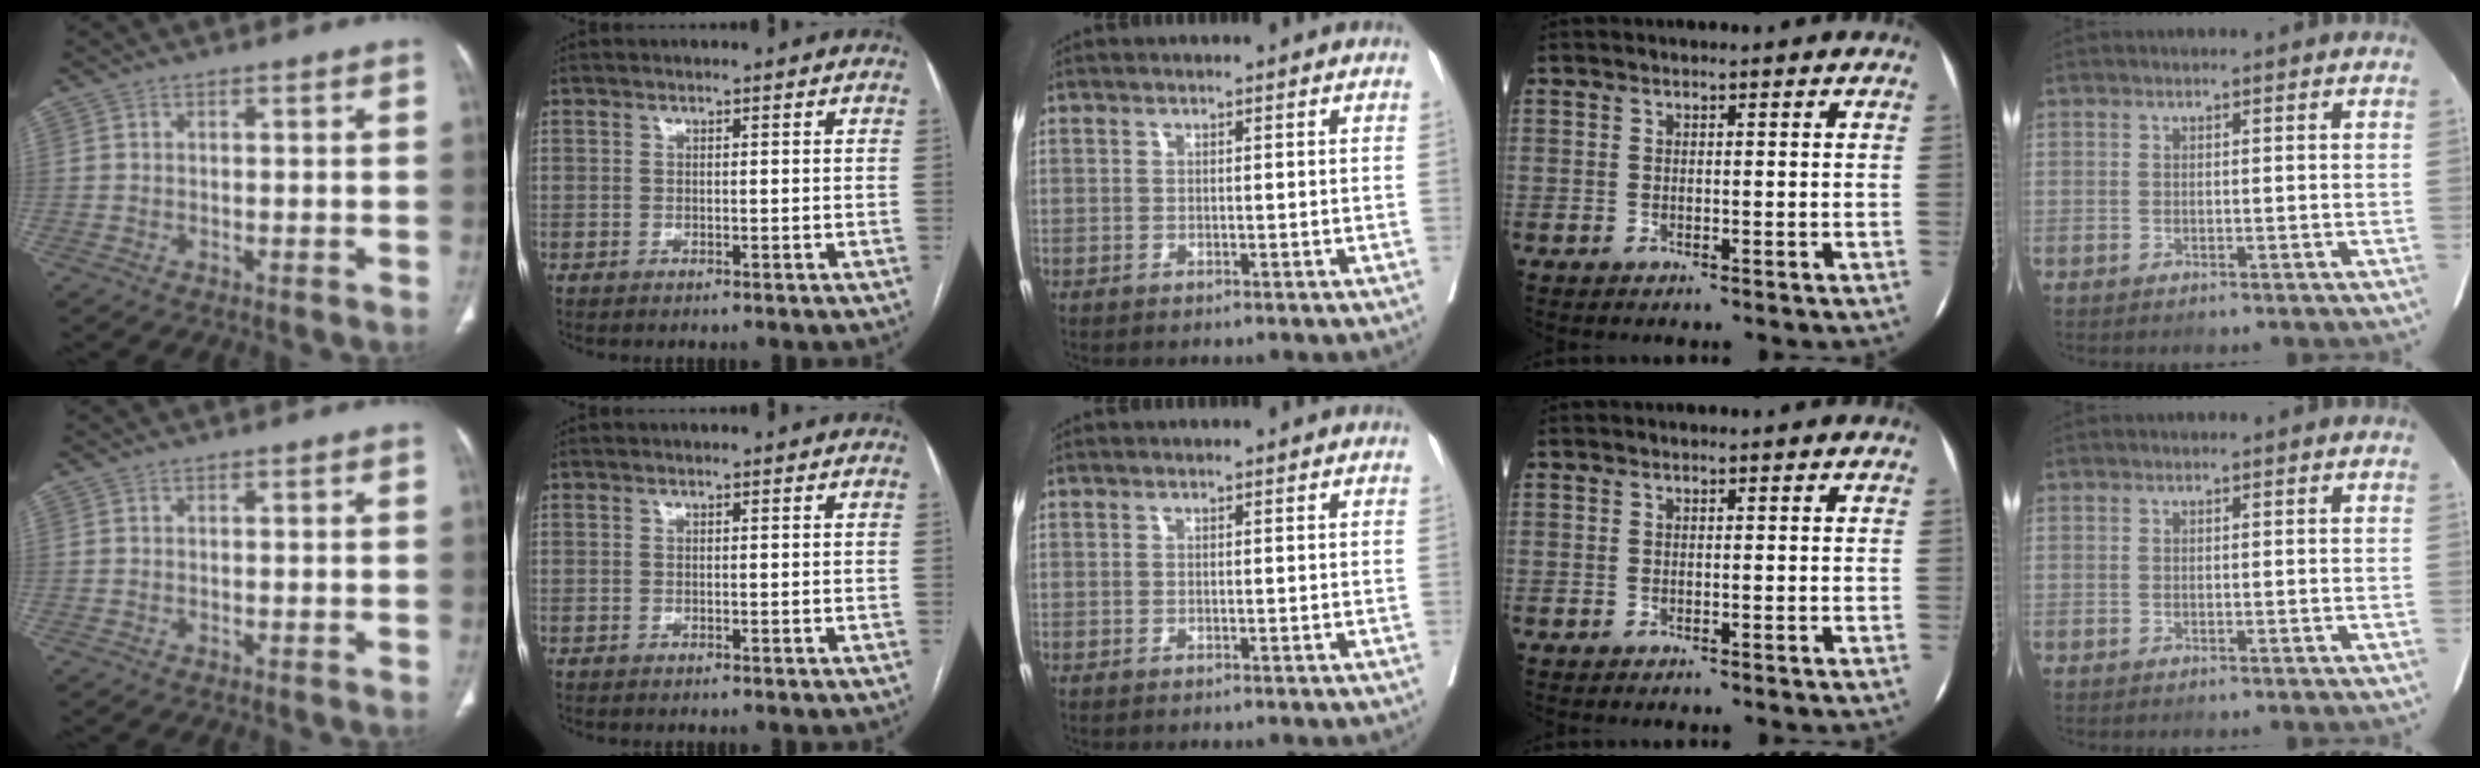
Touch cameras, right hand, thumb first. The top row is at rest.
{}